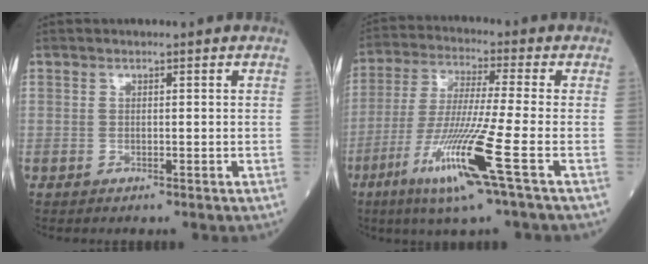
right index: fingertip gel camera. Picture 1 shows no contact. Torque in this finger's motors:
{"motor_torque": [0.60, -0.34, 0.34, 0.21]}